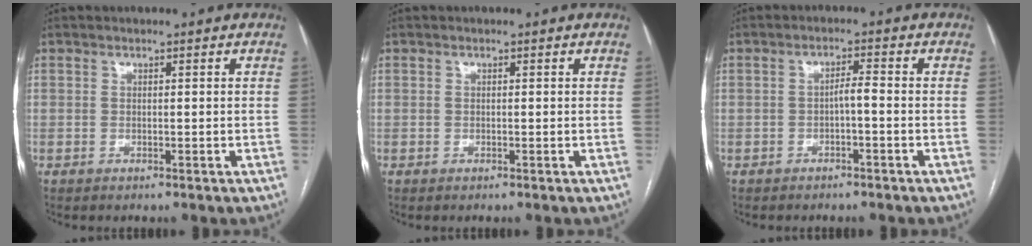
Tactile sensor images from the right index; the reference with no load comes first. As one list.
[{"total": 0.0}, {"total": 2.1, "force": [-0.8, 0.2, 2.0], "torque": [-0.030, 0.004, -0.015]}]